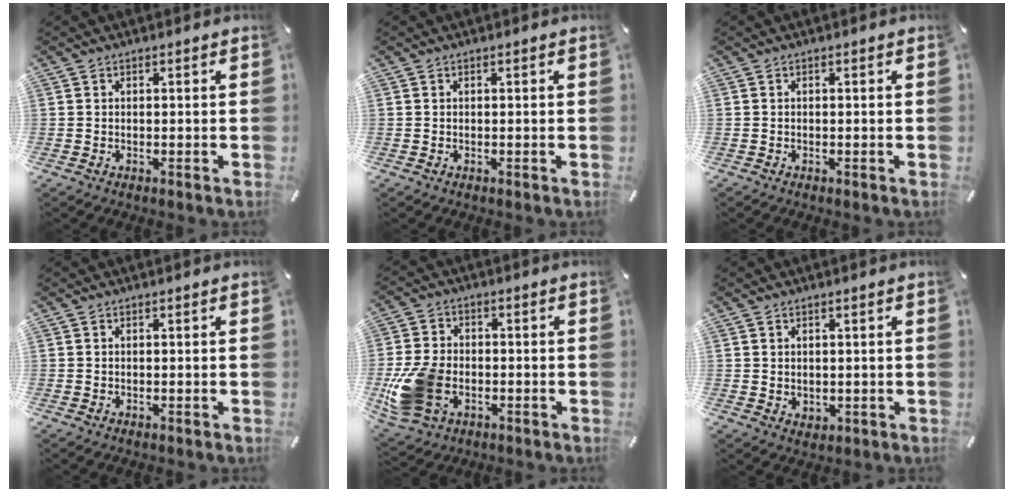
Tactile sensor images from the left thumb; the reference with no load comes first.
{"total": 0.0}
{"total": 0.0}
{"total": 0.0}
{"total": 13.2, "force": [-3.5, 9.6, 8.3], "torque": [-0.194, 0.010, -0.059]}
{"total": 1.7, "force": [1.0, 1.3, 0.2], "torque": [0.003, -0.002, 0.016]}